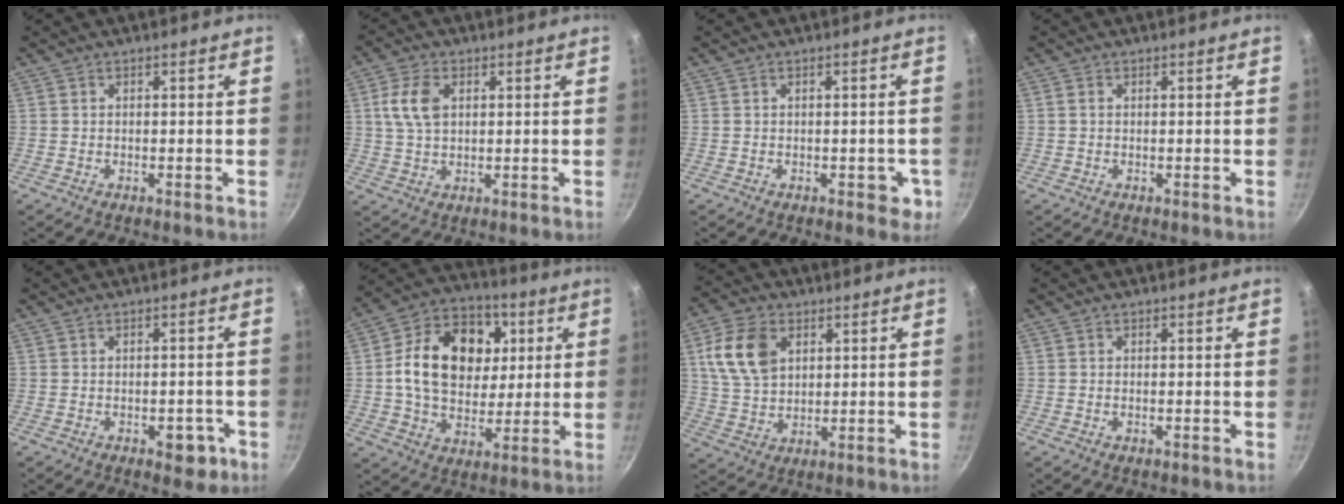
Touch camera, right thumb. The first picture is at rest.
{"total": 6.8, "force": [1.8, 4.3, 5.0], "torque": [-0.093, 0.003, 0.031]}
{"total": 3.2, "force": [-0.9, 2.2, 2.2], "torque": [-0.002, 0.010, -0.008]}
{"total": 0.6, "force": [0.1, 0.4, 0.4], "torque": [-0.008, 0.002, 0.001]}
{"total": 4.5, "force": [-1.8, 2.7, 3.1], "torque": [-0.016, 0.015, -0.014]}
{"total": 19.7, "force": [3.7, 14.7, 12.6], "torque": [-0.180, 0.010, 0.054]}
{"total": 11.7, "force": [3.9, 7.9, 7.7], "torque": [-0.130, -0.007, 0.078]}
{"total": 0.6, "force": [-0.2, 0.3, 0.5], "torque": [-0.008, 0.001, -0.002]}